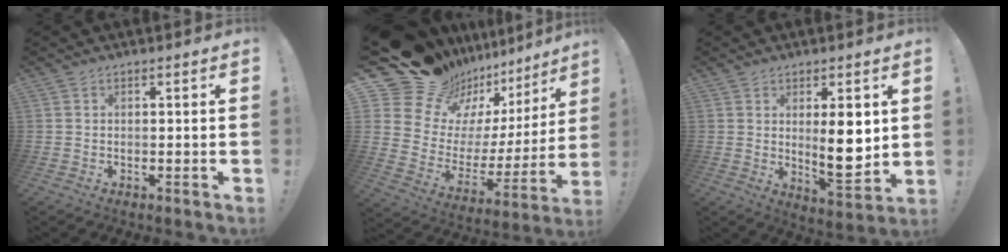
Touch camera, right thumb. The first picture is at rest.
{"total": 16.1, "force": [12.1, 9.0, 5.7], "torque": [-0.092, -0.104, 0.237]}
{"total": 9.8, "force": [1.9, 3.4, 9.0], "torque": [-0.133, -0.021, 0.030]}